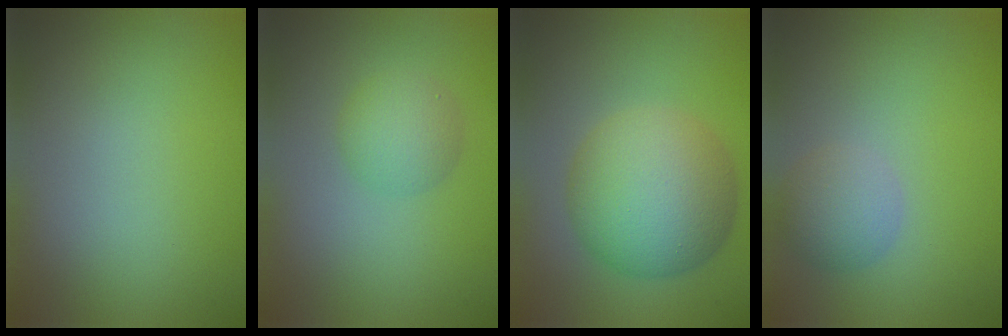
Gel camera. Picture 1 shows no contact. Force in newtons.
{"total": 2.7, "press": 2.7, "slide": 0.1}
{"total": 8.9, "press": 8.9, "slide": 0.1}
{"total": 2.7, "press": 2.7, "slide": 0.1}